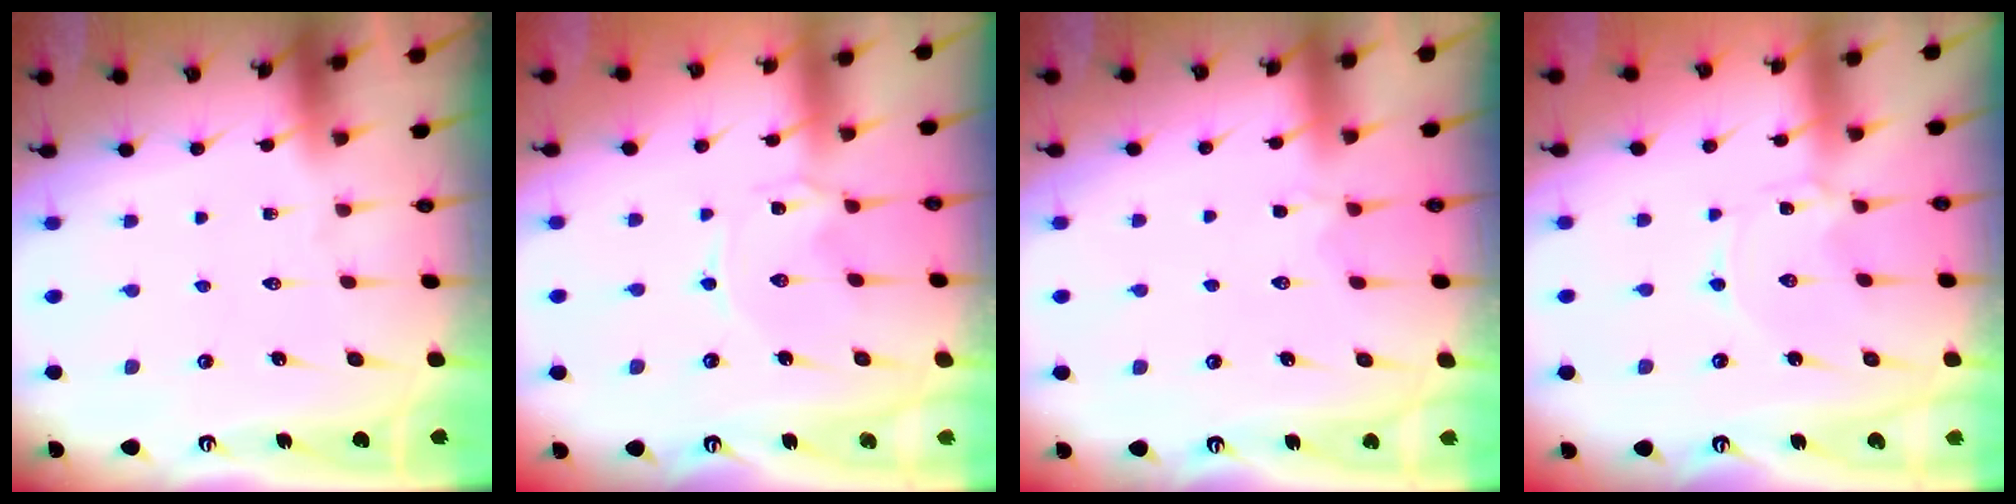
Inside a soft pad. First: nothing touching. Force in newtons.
{"total": 0.0}
{"total": 2.7, "press": 2.5, "slide": 1.0}
{"total": 0.0}